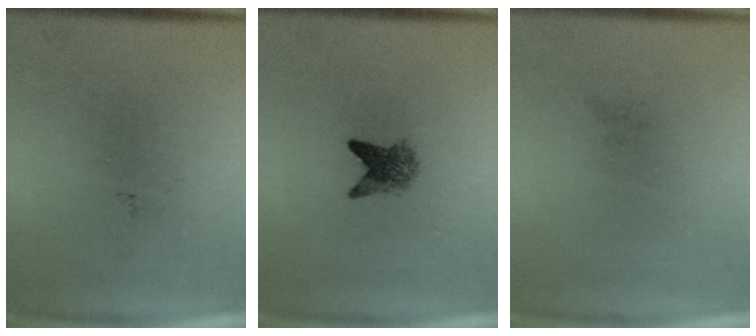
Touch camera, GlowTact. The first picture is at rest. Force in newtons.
{"total": 3.2}
{"total": 0.0}